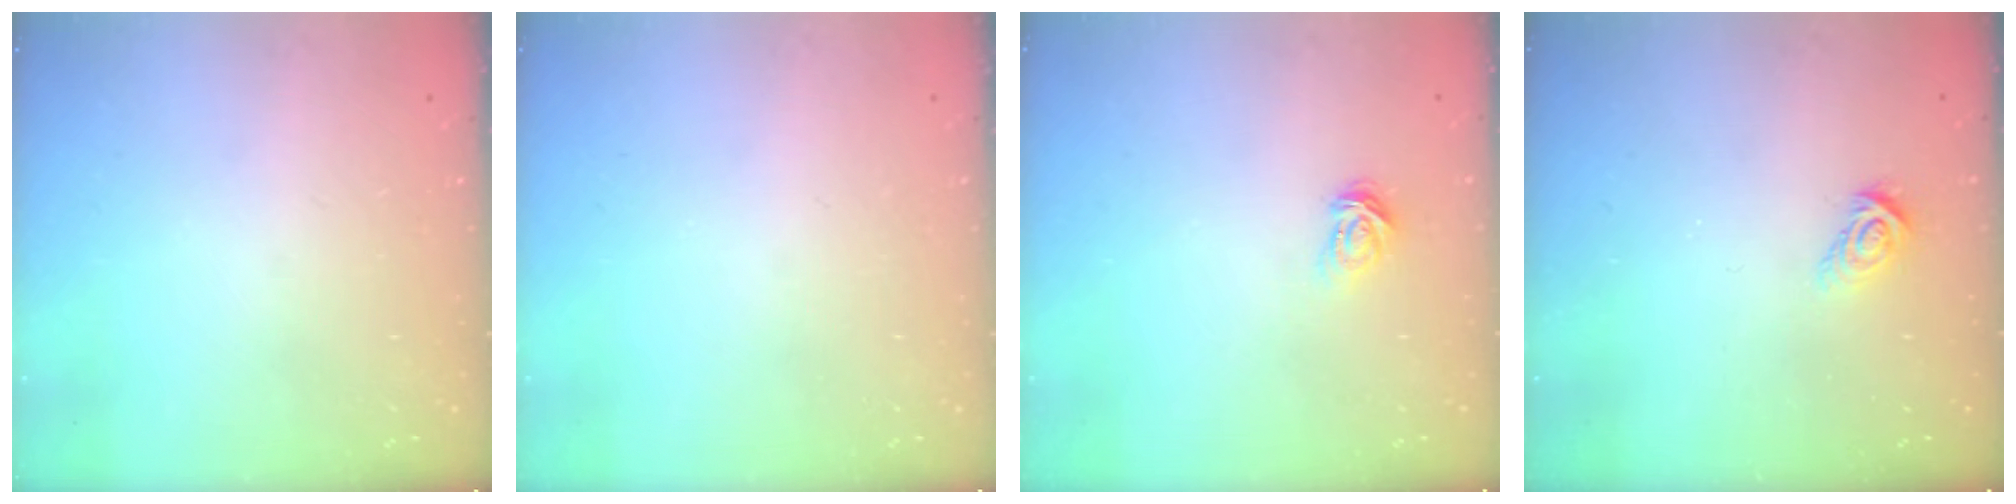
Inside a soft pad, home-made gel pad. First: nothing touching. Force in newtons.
{"total": 0.0}
{"total": 3.4, "press": 3.3, "slide": 0.4}
{"total": 4.0, "press": 4.0, "slide": 0.3}